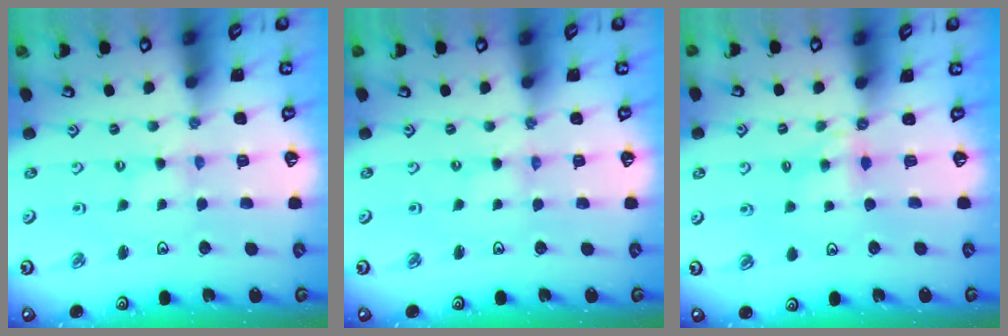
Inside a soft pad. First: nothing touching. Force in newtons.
{"total": 0.0}
{"total": 4.6, "press": 4.5, "slide": 0.7}